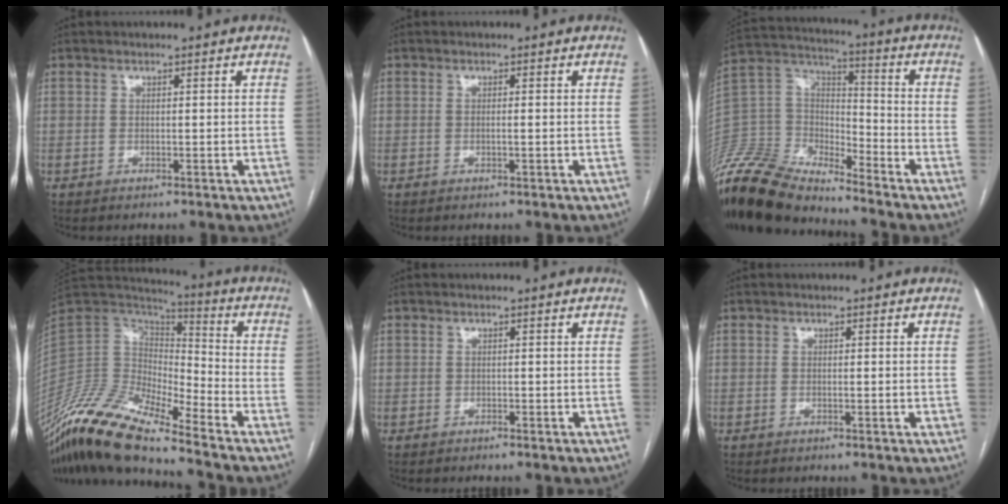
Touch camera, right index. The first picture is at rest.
{"total": 0.7, "force": [-0.2, 0.0, 0.7], "torque": [-0.014, 0.000, -0.002]}
{"total": 17.2, "force": [-16.1, 3.7, 4.9], "torque": [-0.100, 0.032, -0.306]}
{"total": 16.5, "force": [-13.3, 2.3, 9.4], "torque": [-0.188, 0.007, -0.256]}
{"total": 0.0}
{"total": 1.6, "force": [-0.1, 0.3, 1.5], "torque": [-0.025, -0.003, 0.000]}